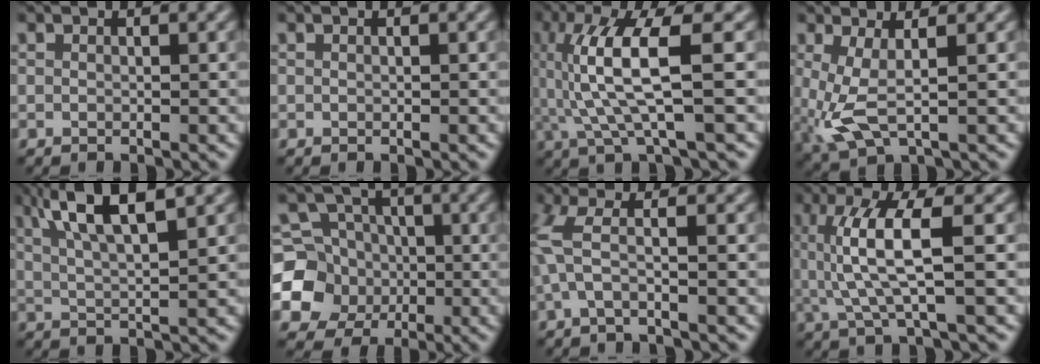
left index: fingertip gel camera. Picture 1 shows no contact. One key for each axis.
{"total": 0.0}
{"total": 7.4, "fx": 0.9, "fy": 1.6, "fz": 7.1, "tx": -0.153, "ty": -0.002, "tz": 0.026}
{"total": 4.0, "fx": 0.0, "fy": 1.3, "fz": 3.8, "tx": -0.096, "ty": -0.012, "tz": 0.001}
{"total": 7.4, "fx": 4.1, "fy": 1.8, "fz": 5.9, "tx": -0.094, "ty": 0.016, "tz": 0.071}
{"total": 7.8, "fx": -1.5, "fy": 7.2, "fz": 2.6, "tx": -0.051, "ty": -0.001, "tz": -0.059}
{"total": 3.0, "fx": -0.2, "fy": 0.5, "fz": 3.0, "tx": -0.077, "ty": 0.003, "tz": -0.012}
{"total": 5.7, "fx": 0.8, "fy": 1.1, "fz": 5.5, "tx": -0.126, "ty": 0.000, "tz": 0.021}